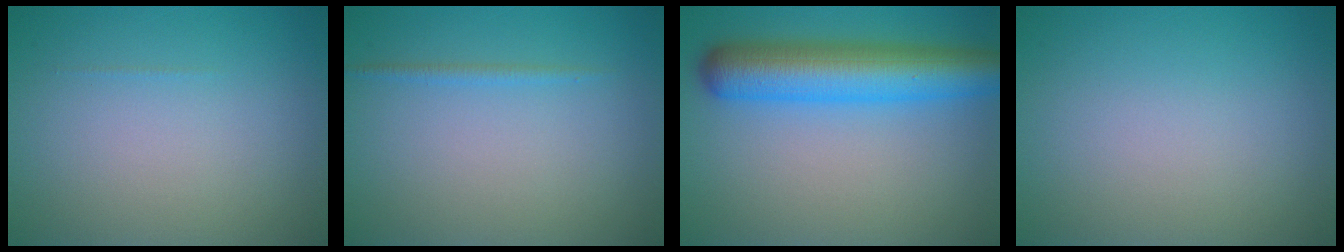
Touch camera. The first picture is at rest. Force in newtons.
{"total": 0.8, "press": 0.8, "slide": 0.1}
{"total": 7.8, "press": 7.8, "slide": 0.2}
{"total": 0.0}